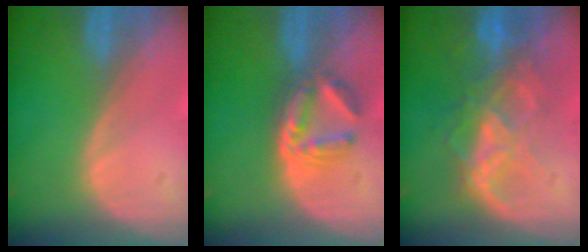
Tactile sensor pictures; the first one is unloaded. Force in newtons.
{"total": 6.0, "press": 5.3, "slide": 2.8}
{"total": 8.8, "press": 7.5, "slide": 4.7}